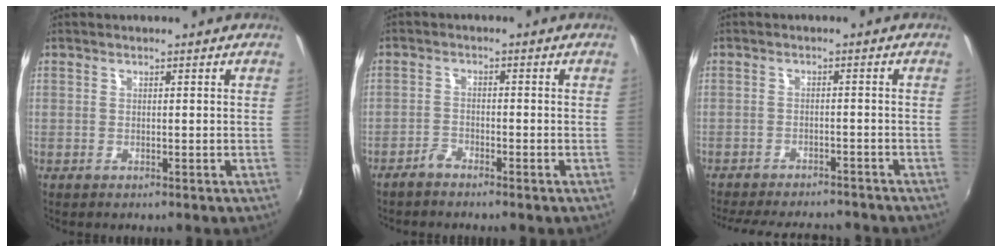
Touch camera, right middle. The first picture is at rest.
{"total": 2.4, "force": [-2.2, 0.6, 0.7], "torque": [-0.025, 0.001, -0.042]}
{"total": 14.1, "force": [-12.4, 3.9, 5.6], "torque": [-0.125, -0.012, -0.175]}